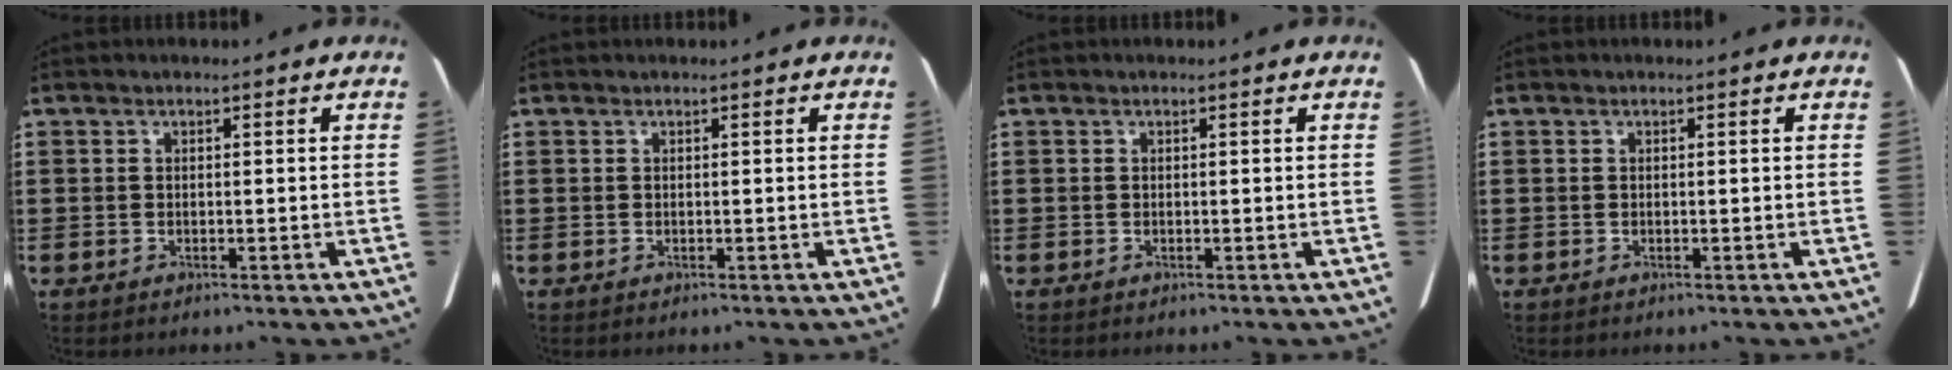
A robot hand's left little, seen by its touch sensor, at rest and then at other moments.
{"total": 0.0}
{"total": 0.0}
{"total": 0.0}